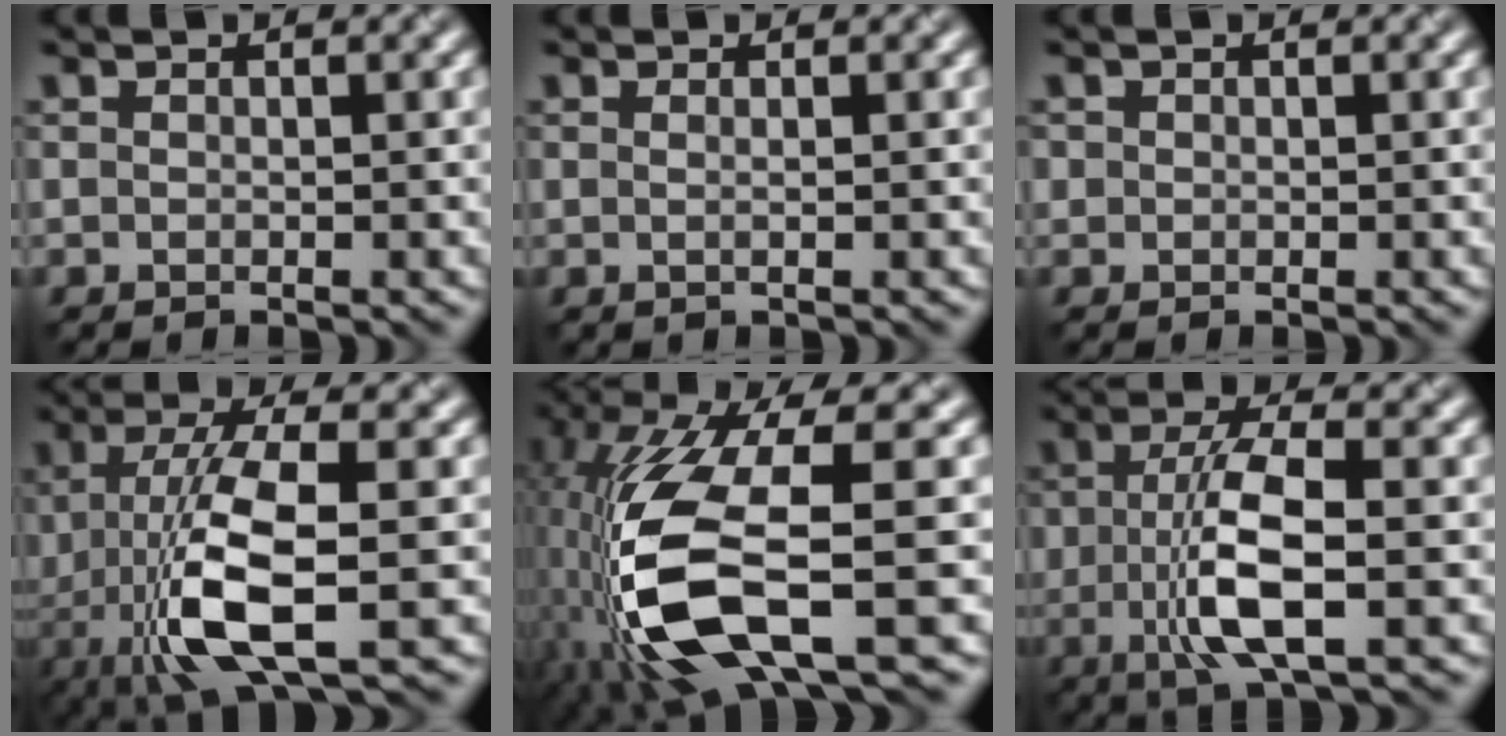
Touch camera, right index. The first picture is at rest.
{"total": 0.9, "force": [0.1, 0.3, 0.8], "torque": [-0.010, 0.000, -0.004]}
{"total": 0.6, "force": [0.1, 0.6, 0.0], "torque": [0.007, -0.001, 0.001]}
{"total": 8.1, "force": [-1.1, 2.4, 7.6], "torque": [-0.157, -0.005, -0.019]}
{"total": 13.0, "force": [-3.4, 4.8, 11.6], "torque": [-0.255, -0.017, -0.063]}
{"total": 6.9, "force": [-0.9, 2.1, 6.5], "torque": [-0.132, 0.003, -0.019]}